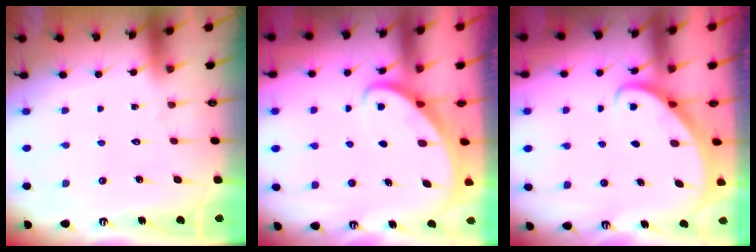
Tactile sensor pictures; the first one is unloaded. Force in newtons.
{"total": 2.3, "press": 2.3, "slide": 0.3}
{"total": 2.6, "press": 2.6, "slide": 0.2}